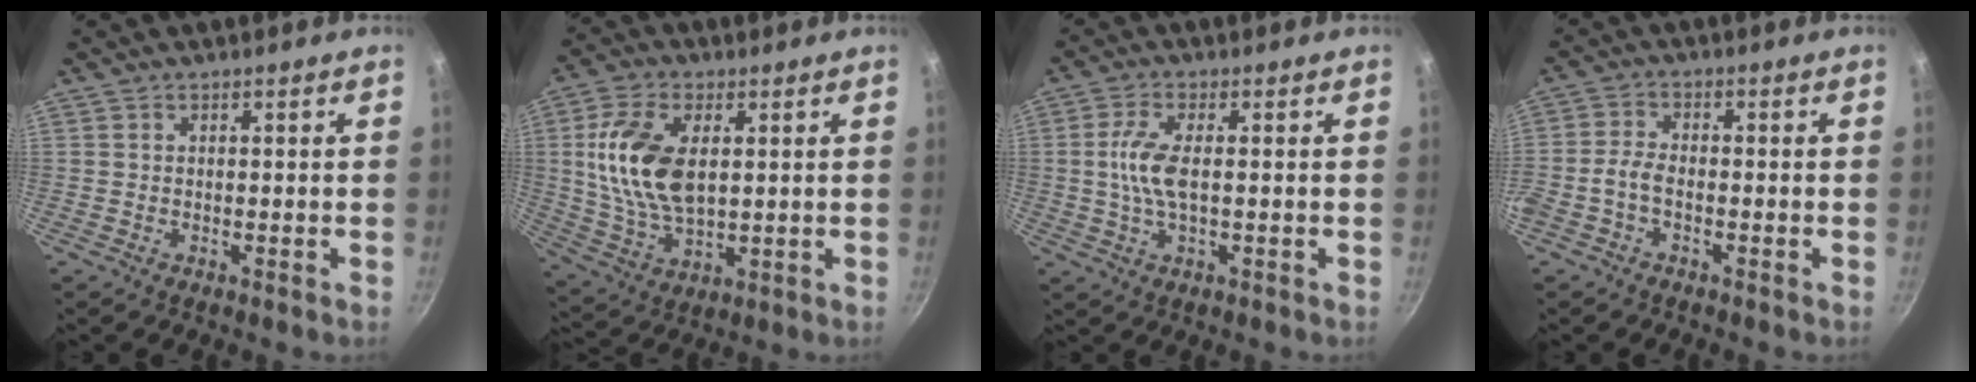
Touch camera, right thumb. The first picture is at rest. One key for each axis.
{"total": 14.9, "fx": 2.6, "fy": 8.4, "fz": 12.0, "tx": -0.222, "ty": -0.009, "tz": 0.055}
{"total": 6.7, "fx": 0.1, "fy": 2.5, "fz": 6.2, "tx": -0.137, "ty": 0.004, "tz": 0.000}
{"total": 3.8, "fx": -1.8, "fy": 2.0, "fz": 2.7, "tx": -0.064, "ty": 0.019, "tz": -0.046}